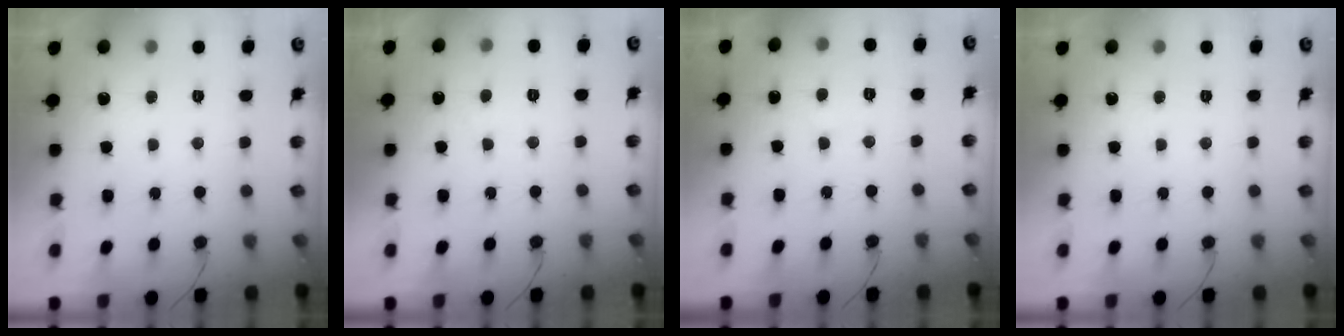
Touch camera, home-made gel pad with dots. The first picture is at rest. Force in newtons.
{"total": 1.8, "press": 1.8, "slide": 0.3}
{"total": 2.5, "press": 2.5, "slide": 0.3}
{"total": 0.0}